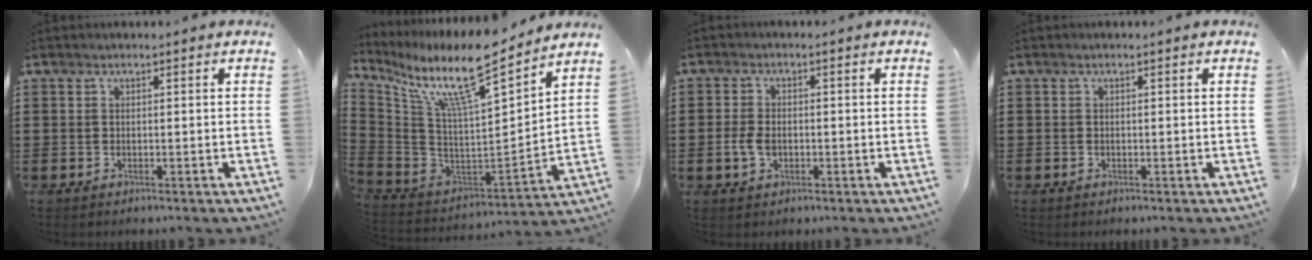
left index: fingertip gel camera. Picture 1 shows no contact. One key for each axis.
{"total": 12.1, "fx": 9.3, "fy": 1.2, "fz": 7.6, "tx": -0.180, "ty": -0.072, "tz": 0.155}
{"total": 3.3, "fx": -0.8, "fy": 2.0, "fz": 2.5, "tx": -0.069, "ty": -0.004, "tz": -0.021}
{"total": 0.0}